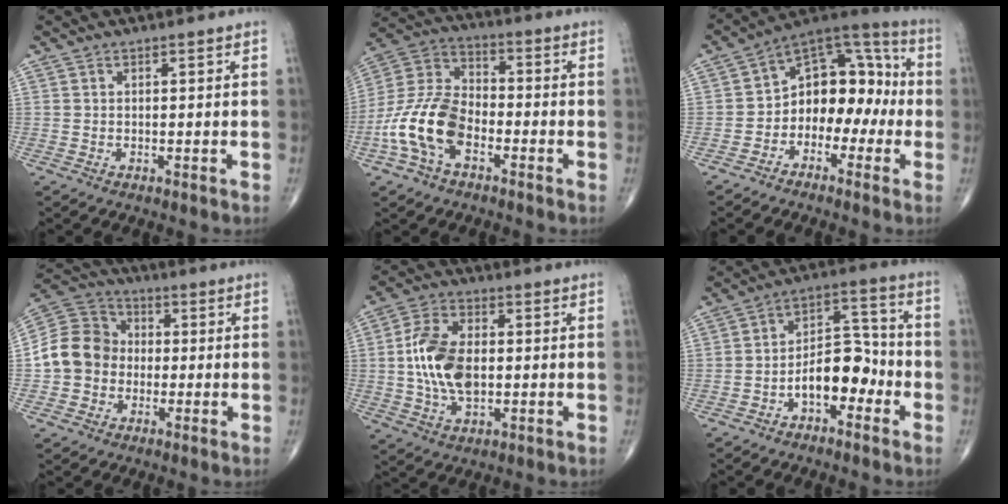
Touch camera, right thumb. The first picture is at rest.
{"total": 14.3, "force": [-5.2, 8.4, 10.3], "torque": [-0.210, 0.038, -0.106]}
{"total": 13.9, "force": [-2.4, 9.5, 9.9], "torque": [-0.096, 0.060, -0.055]}
{"total": 11.6, "force": [-1.3, 10.2, 5.4], "torque": [-0.086, 0.036, -0.033]}
{"total": 12.4, "force": [0.0, 7.3, 10.1], "torque": [-0.190, 0.009, 0.001]}
{"total": 10.5, "force": [-3.8, 6.0, 7.6], "torque": [-0.095, 0.050, -0.070]}